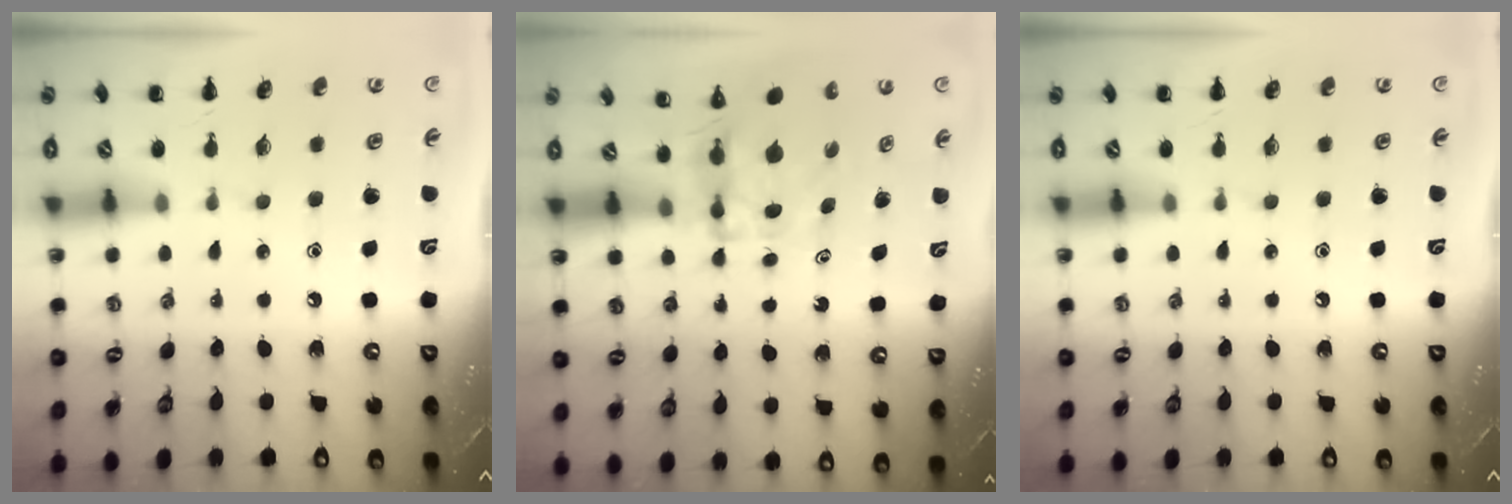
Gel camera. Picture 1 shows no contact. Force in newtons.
{"total": 3.9, "press": 3.9, "slide": 0.3}
{"total": 0.0}